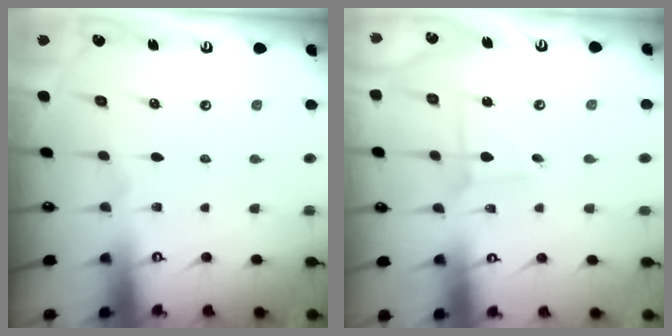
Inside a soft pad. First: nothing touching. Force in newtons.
{"total": 2.2, "press": 2.2, "slide": 0.0}